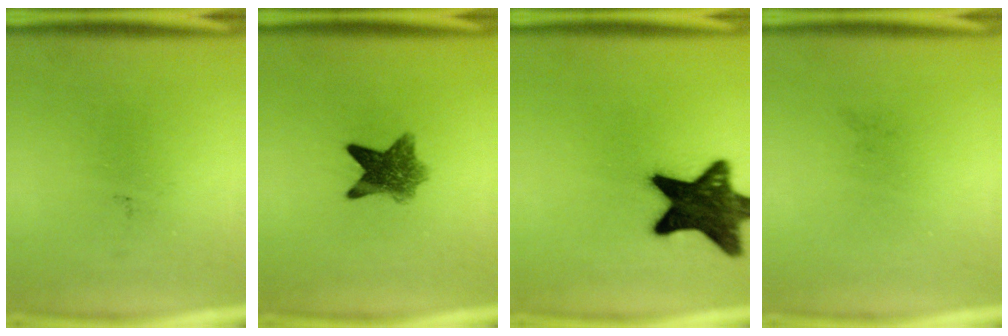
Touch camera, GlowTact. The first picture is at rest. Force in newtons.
{"total": 7.1}
{"total": 17.7}
{"total": 0.0}